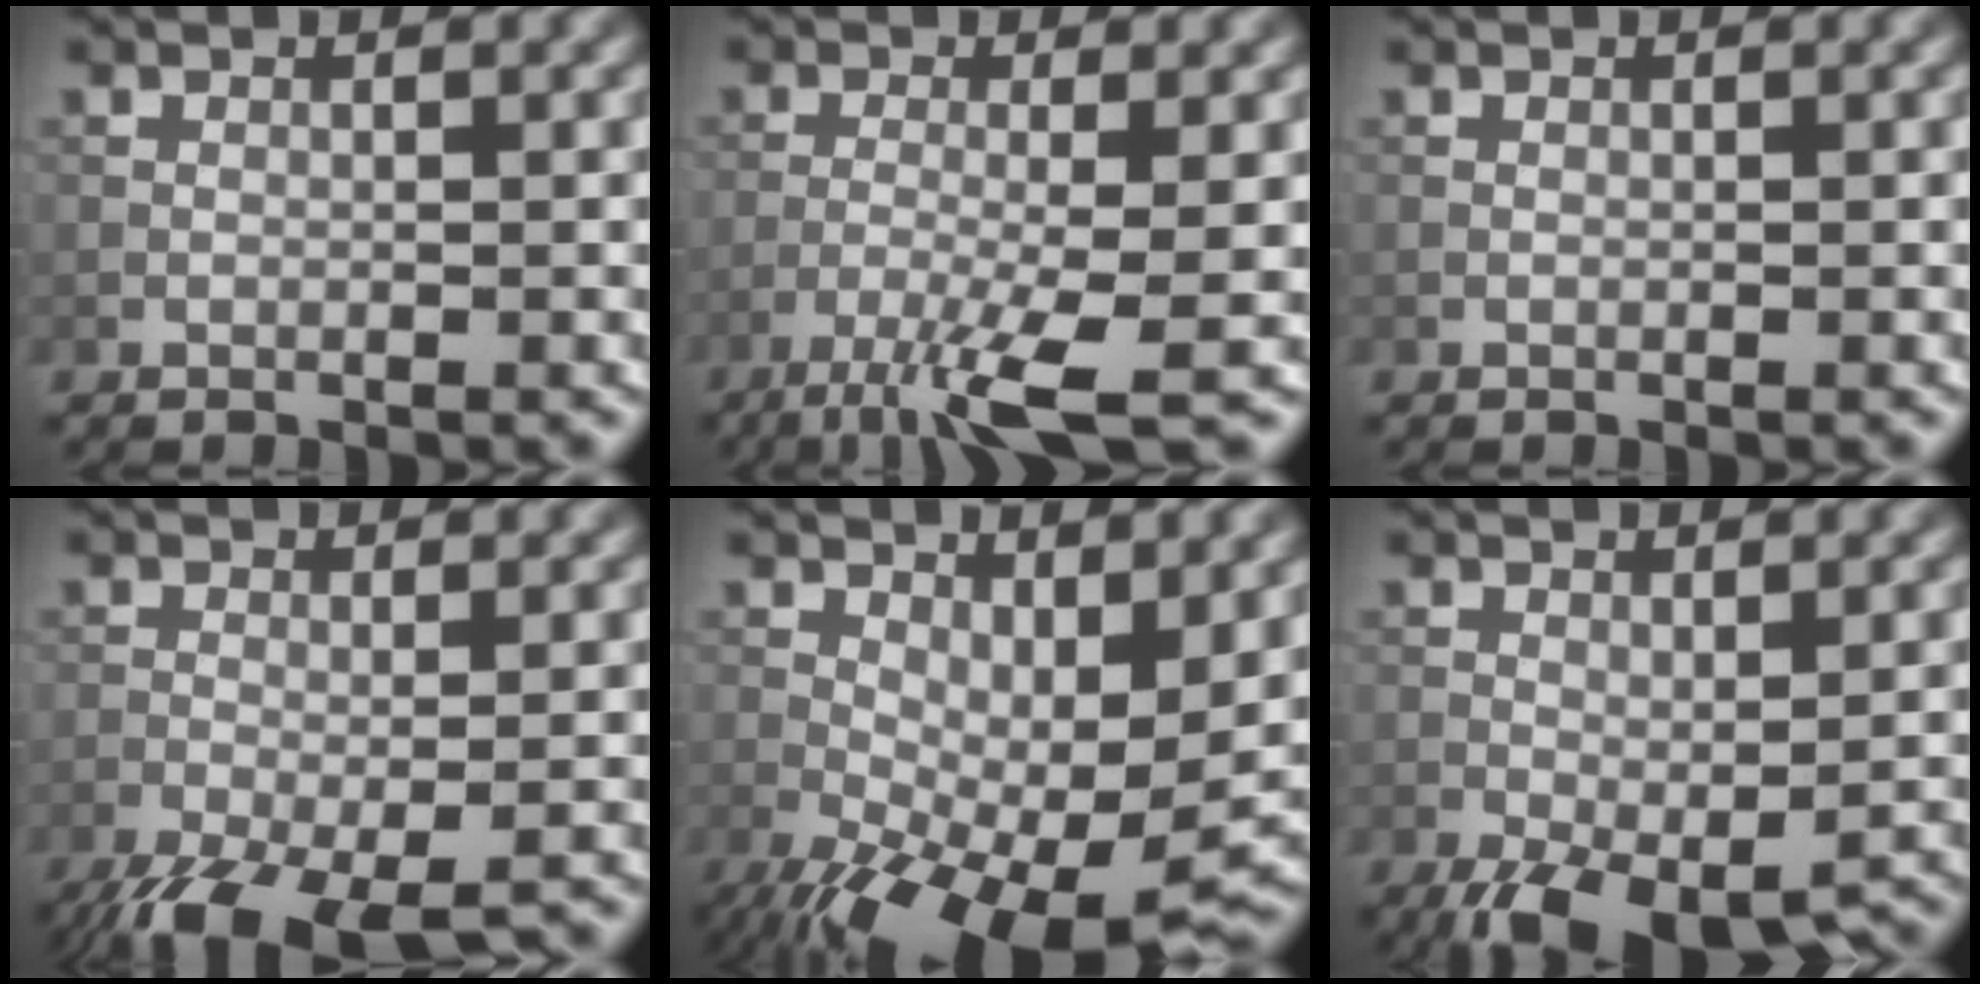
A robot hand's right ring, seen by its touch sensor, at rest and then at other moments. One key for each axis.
{"total": 5.7, "fx": -2.9, "fy": 0.7, "fz": 4.8, "tx": -0.087, "ty": -0.002, "tz": -0.066}
{"total": 0.0}
{"total": 8.8, "fx": -6.7, "fy": 2.7, "fz": 5.1, "tx": -0.104, "ty": -0.037, "tz": -0.099}
{"total": 11.0, "fx": -3.0, "fy": 4.7, "fz": 9.5, "tx": -0.172, "ty": -0.011, "tz": -0.043}
{"total": 7.5, "fx": -4.0, "fy": 3.3, "fz": 5.4, "tx": -0.094, "ty": -0.027, "tz": -0.048}